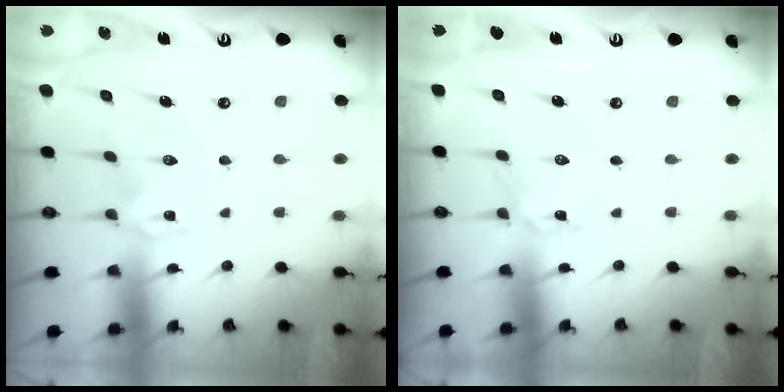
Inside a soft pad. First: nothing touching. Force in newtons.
{"total": 1.5, "press": 1.5, "slide": 0.1}